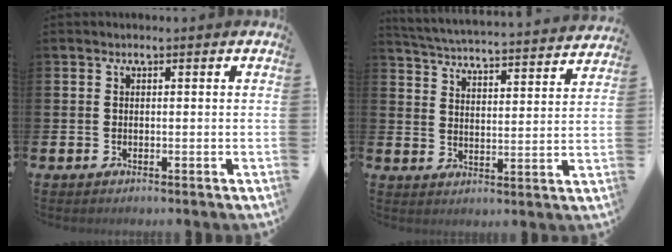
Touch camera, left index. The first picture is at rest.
{"total": 4.8, "force": [4.8, 0.1, 0.7], "torque": [-0.036, -0.046, 0.078]}